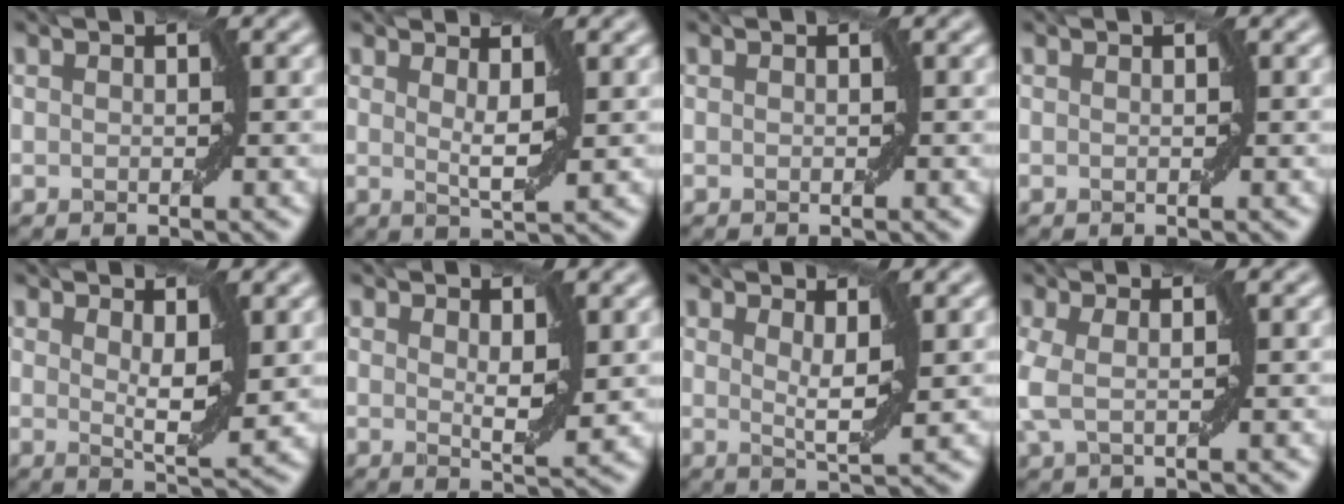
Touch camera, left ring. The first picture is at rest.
{"total": 2.3, "force": [1.2, 0.4, 2.0], "torque": [-0.031, -0.009, 0.020]}
{"total": 0.0}
{"total": 0.0}
{"total": 3.5, "force": [1.5, 0.9, 3.1], "torque": [-0.048, -0.010, 0.027]}
{"total": 2.6, "force": [1.3, 0.7, 2.2], "torque": [-0.036, -0.009, 0.023]}
{"total": 2.7, "force": [1.4, 0.4, 2.2], "torque": [-0.037, -0.008, 0.024]}
{"total": 2.3, "force": [0.2, 0.5, 2.2], "torque": [-0.053, 0.006, 0.000]}